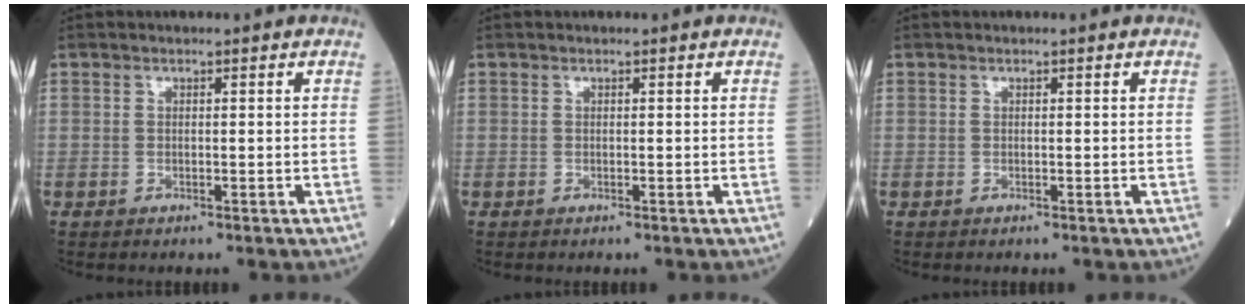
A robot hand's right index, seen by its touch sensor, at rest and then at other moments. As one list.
[{"total": 0.0}, {"total": 0.0}]